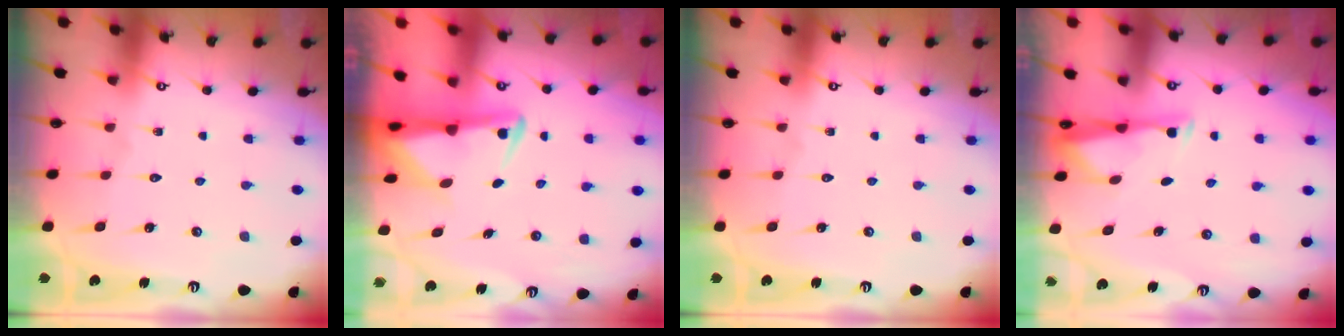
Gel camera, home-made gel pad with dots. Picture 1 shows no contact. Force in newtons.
{"total": 3.9, "press": 3.8, "slide": 0.7}
{"total": 0.0}
{"total": 3.1, "press": 3.1, "slide": 0.3}